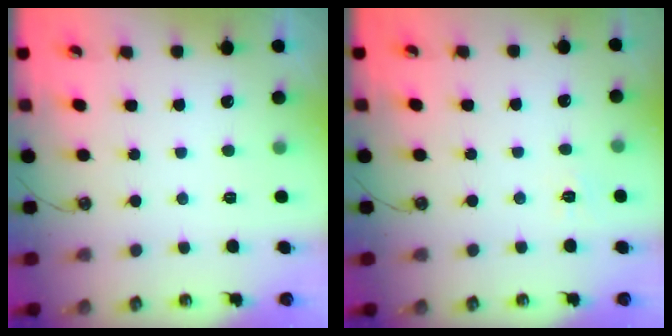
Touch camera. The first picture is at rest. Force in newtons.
{"total": 5.5, "press": 5.4, "slide": 0.7}